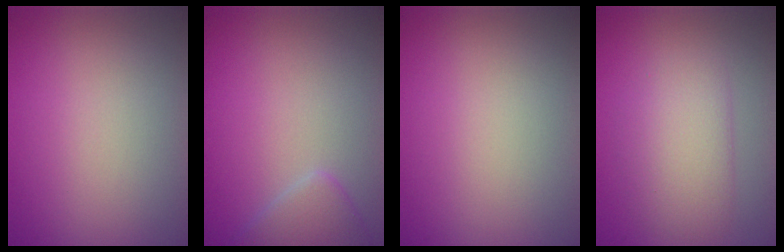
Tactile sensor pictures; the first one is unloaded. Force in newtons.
{"total": 2.3, "press": 2.3, "slide": 0.1}
{"total": 0.0}
{"total": 3.5, "press": 3.5, "slide": 0.3}